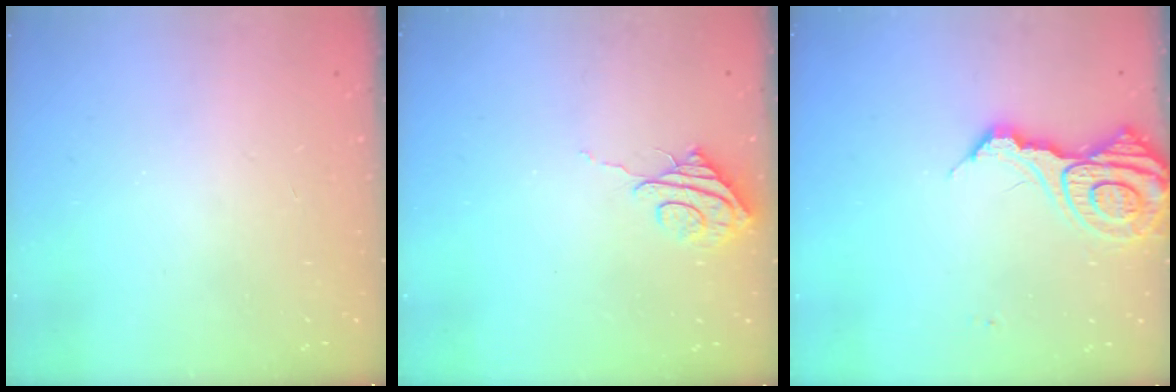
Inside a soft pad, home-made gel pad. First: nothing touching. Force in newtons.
{"total": 7.3, "press": 7.3, "slide": 0.3}
{"total": 14.4, "press": 14.3, "slide": 1.7}